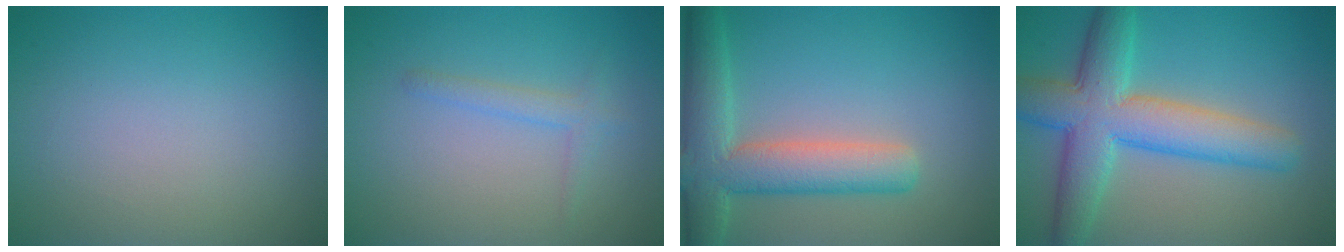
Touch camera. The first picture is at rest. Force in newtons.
{"total": 1.6, "press": 1.6, "slide": 0.1}
{"total": 7.0, "press": 7.0, "slide": 0.5}
{"total": 8.2, "press": 8.2, "slide": 0.4}